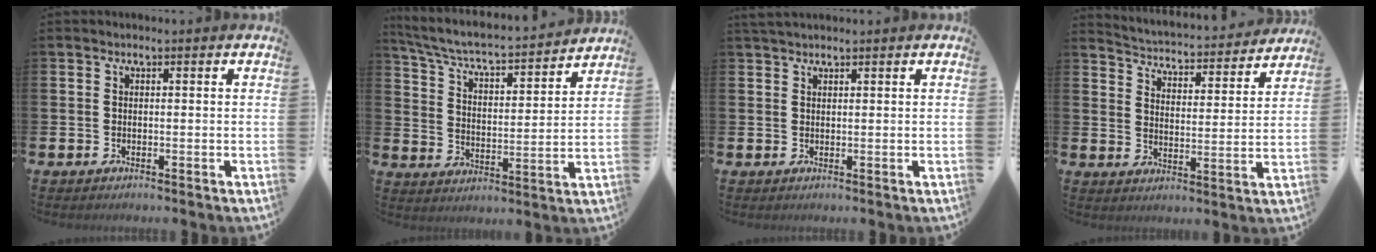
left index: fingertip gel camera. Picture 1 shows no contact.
{"total": 5.9, "force": [5.5, 0.8, 2.1], "torque": [-0.070, -0.047, 0.087]}
{"total": 1.6, "force": [1.4, 0.4, 0.5], "torque": [-0.011, 0.005, 0.026]}
{"total": 4.1, "force": [4.0, 0.7, 0.2], "torque": [-0.031, -0.040, 0.062]}